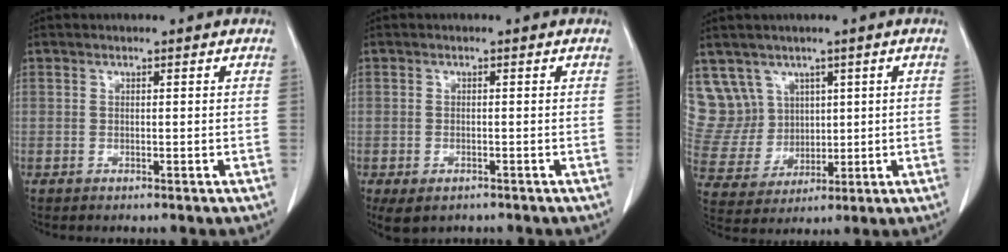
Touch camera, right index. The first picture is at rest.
{"total": 3.9, "force": [-2.4, 2.1, 2.2], "torque": [-0.041, -0.009, -0.032]}
{"total": 9.6, "force": [4.9, 8.2, 1.0], "torque": [-0.041, 0.045, 0.122]}